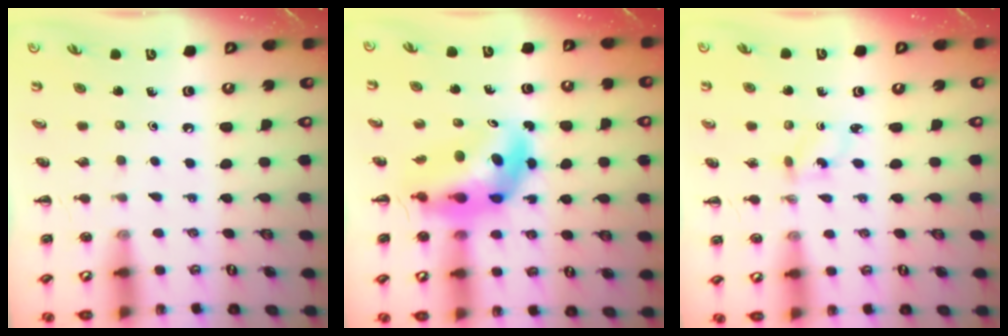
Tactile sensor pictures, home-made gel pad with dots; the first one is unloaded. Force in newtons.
{"total": 9.2, "press": 8.7, "slide": 2.9}
{"total": 2.0, "press": 1.8, "slide": 0.8}